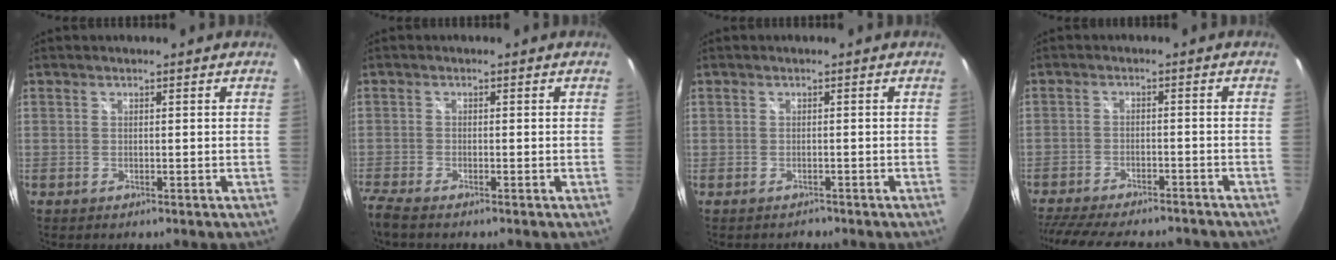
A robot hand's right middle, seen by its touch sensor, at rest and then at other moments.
{"total": 3.4, "force": [-3.0, 0.3, 1.5], "torque": [-0.049, -0.015, -0.061]}
{"total": 1.1, "force": [-0.9, 0.6, -0.3], "torque": [0.001, 0.004, -0.014]}
{"total": 18.2, "force": [-15.4, 5.1, 8.1], "torque": [-0.173, -0.025, -0.223]}